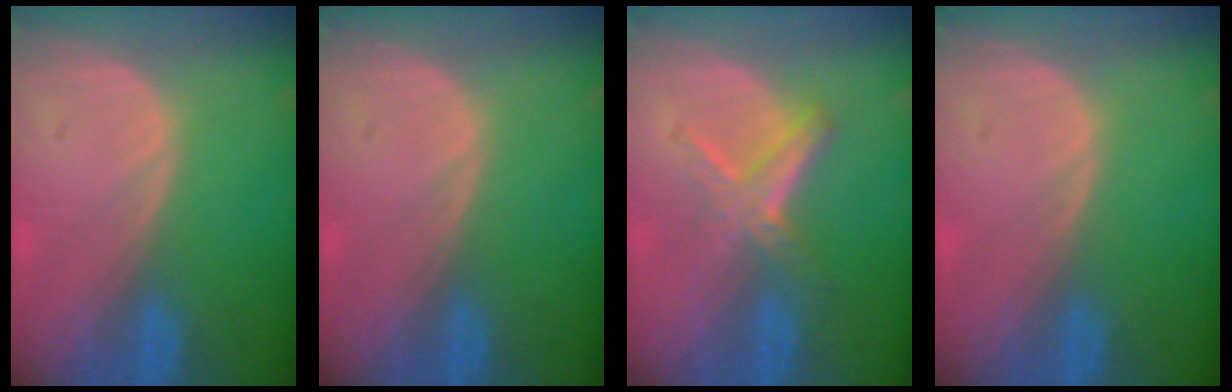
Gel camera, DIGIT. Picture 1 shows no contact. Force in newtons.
{"total": 0.0}
{"total": 5.2, "press": 5.1, "slide": 0.8}
{"total": 0.0}